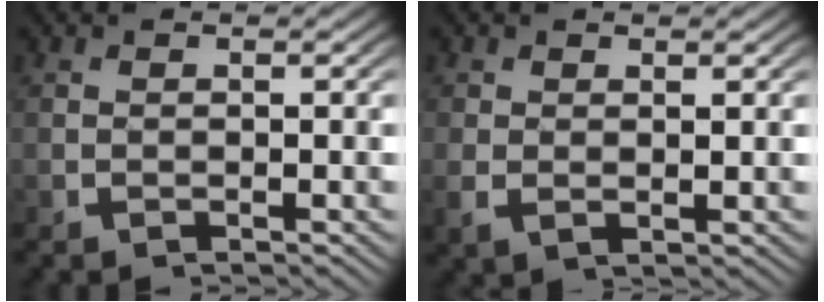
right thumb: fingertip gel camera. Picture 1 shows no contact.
{"total": 1.3, "force": [0.6, 0.5, 1.0], "torque": [-0.023, -0.007, 0.021]}